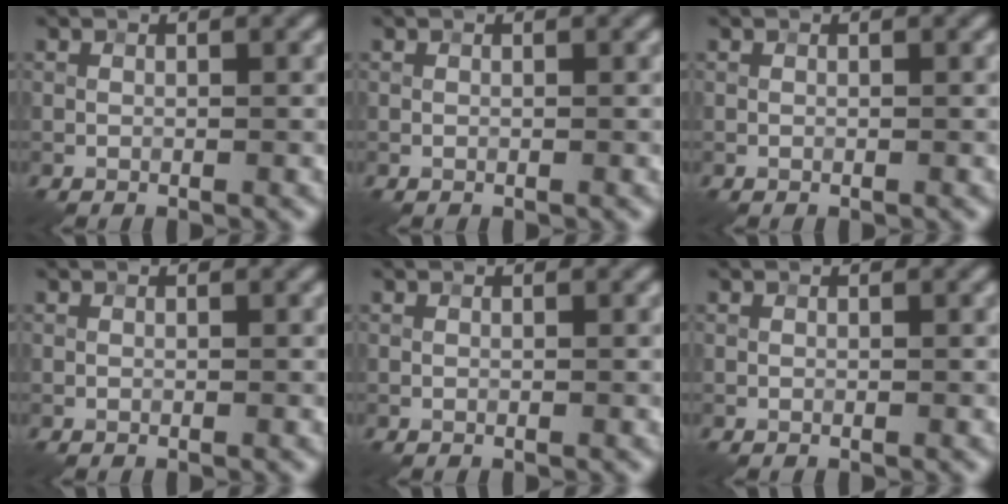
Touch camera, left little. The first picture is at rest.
{"total": 0.0}
{"total": 0.0}
{"total": 0.0}
{"total": 0.0}
{"total": 0.0}